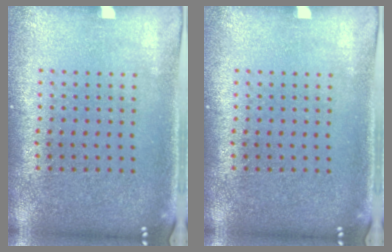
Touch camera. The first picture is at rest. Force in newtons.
{"total": 0.0}